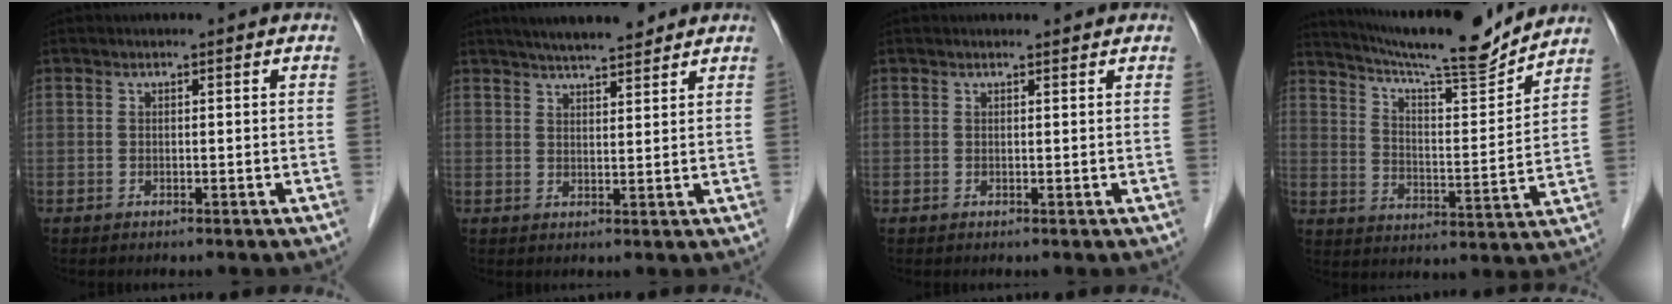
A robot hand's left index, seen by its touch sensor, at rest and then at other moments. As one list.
[{"total": 8.4, "force": [7.2, 1.3, 4.0], "torque": [-0.059, 0.020, 0.109]}, {"total": 1.3, "force": [1.3, 0.2, 0.1], "torque": [-0.011, 0.003, 0.018]}, {"total": 16.6, "force": [15.5, 0.1, 6.0], "torque": [-0.107, -0.018, 0.237]}]